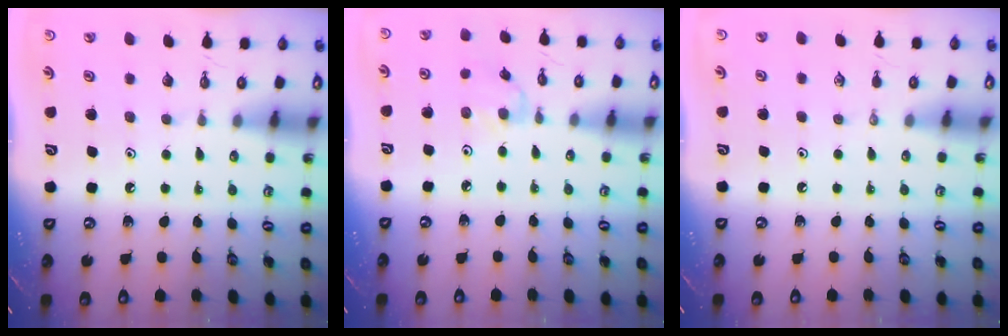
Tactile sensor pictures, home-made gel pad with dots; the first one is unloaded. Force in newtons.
{"total": 0.7, "press": 0.7, "slide": 0.2}
{"total": 0.0}